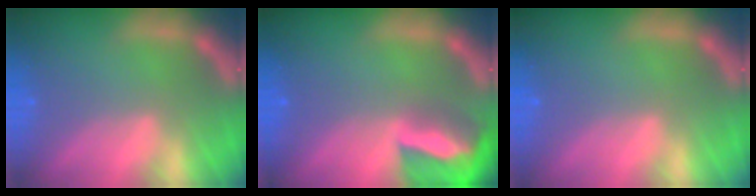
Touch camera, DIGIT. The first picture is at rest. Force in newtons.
{"total": 9.4}
{"total": 0.0}